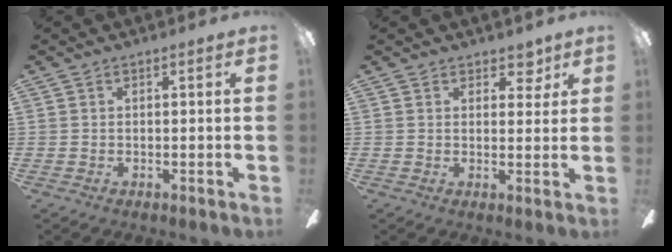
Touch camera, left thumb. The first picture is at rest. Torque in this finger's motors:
{"motor_torque": [0.05, -0.18, -0.46, 0.23, 0.00]}